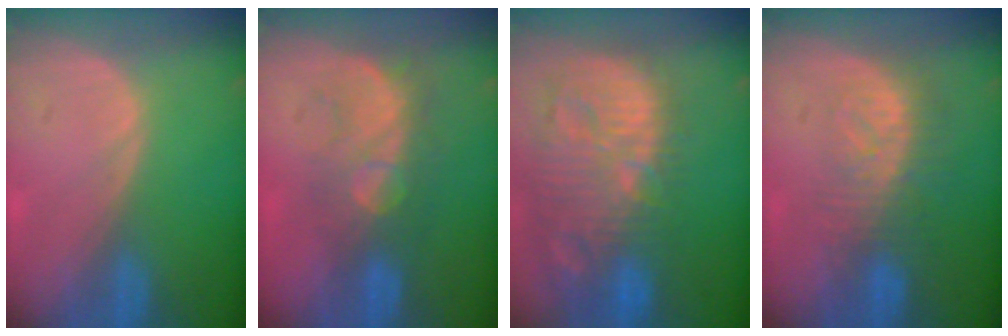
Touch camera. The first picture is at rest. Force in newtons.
{"total": 8.3, "press": 7.6, "slide": 3.6}
{"total": 14.5, "press": 12.5, "slide": 7.2}
{"total": 8.3, "press": 7.2, "slide": 4.1}